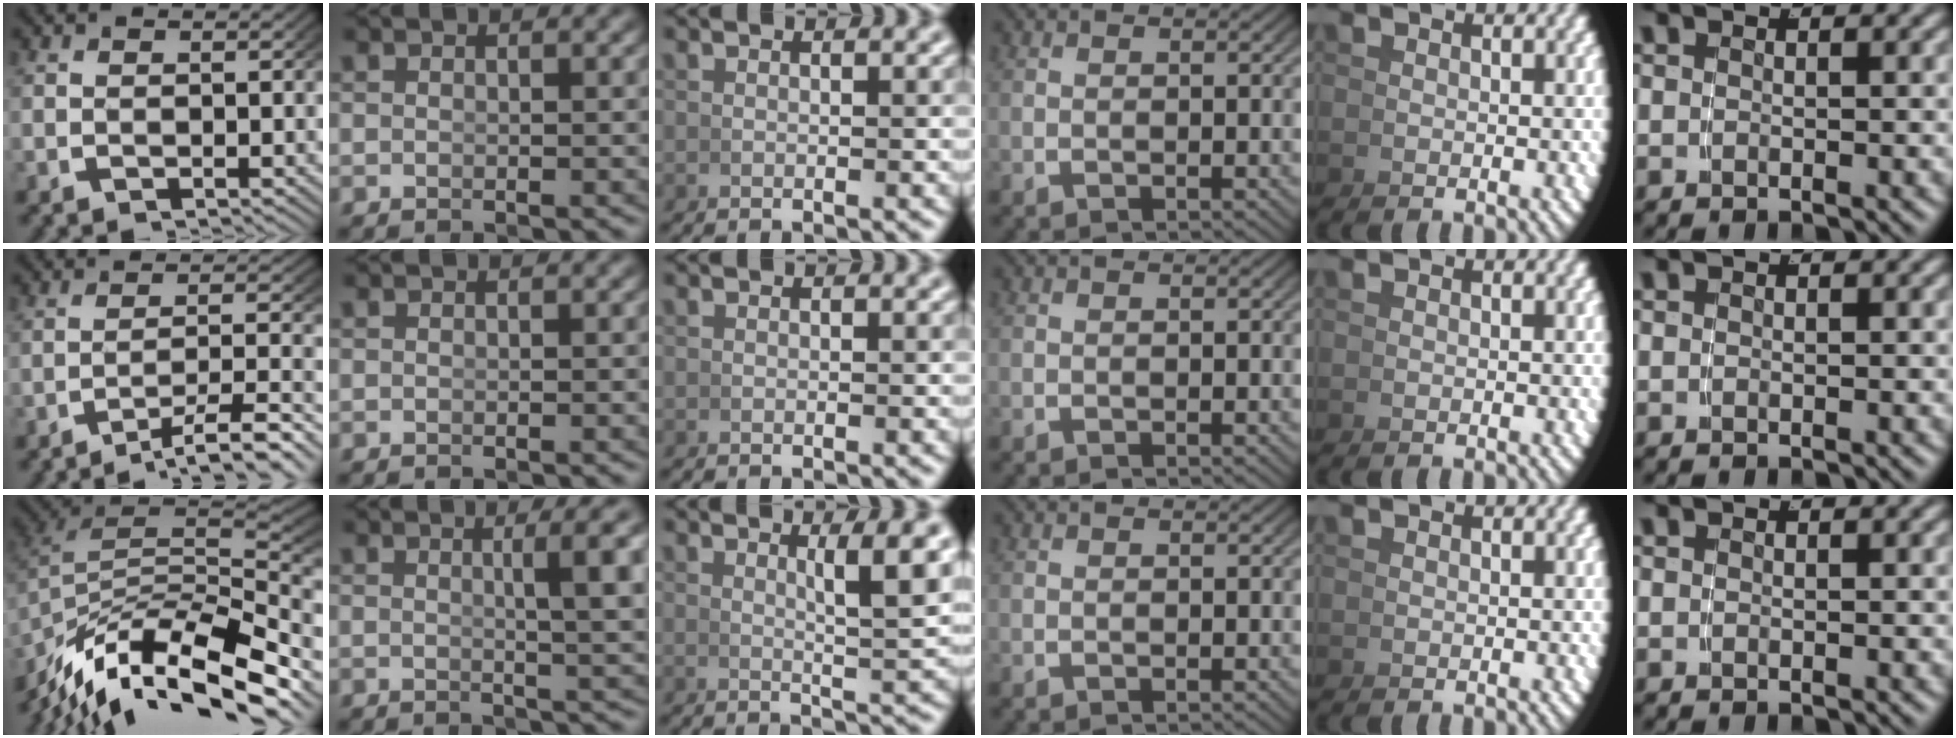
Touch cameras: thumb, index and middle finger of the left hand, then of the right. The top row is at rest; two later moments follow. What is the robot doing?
{"motion": "lift_and_place", "object": "cup"}